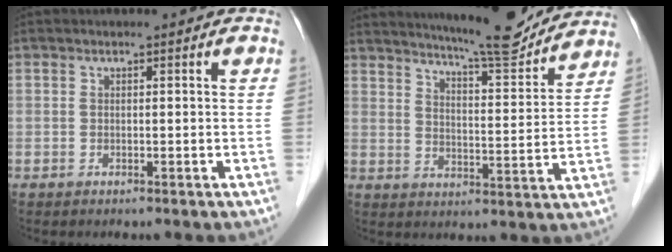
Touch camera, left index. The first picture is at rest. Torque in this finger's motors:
{"motor_torque": [1.03, -1.11, 0.48, 0.09]}